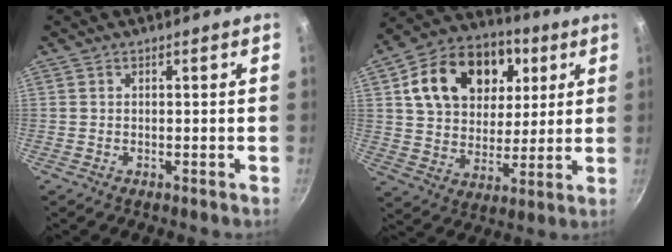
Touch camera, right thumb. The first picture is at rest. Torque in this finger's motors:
{"motor_torque": [0.95, 1.15, 0.28, -0.11, 0.12]}